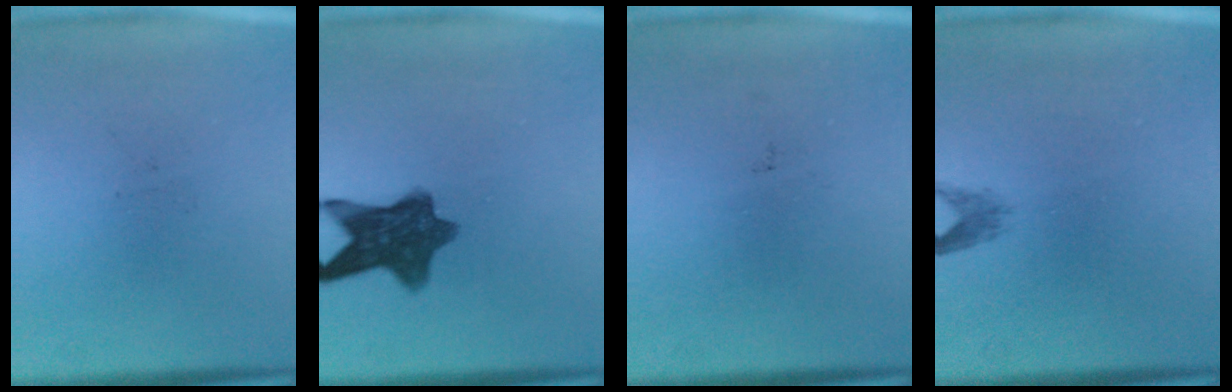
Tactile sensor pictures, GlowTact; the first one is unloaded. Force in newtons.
{"total": 9.5}
{"total": 0.0}
{"total": 1.4}